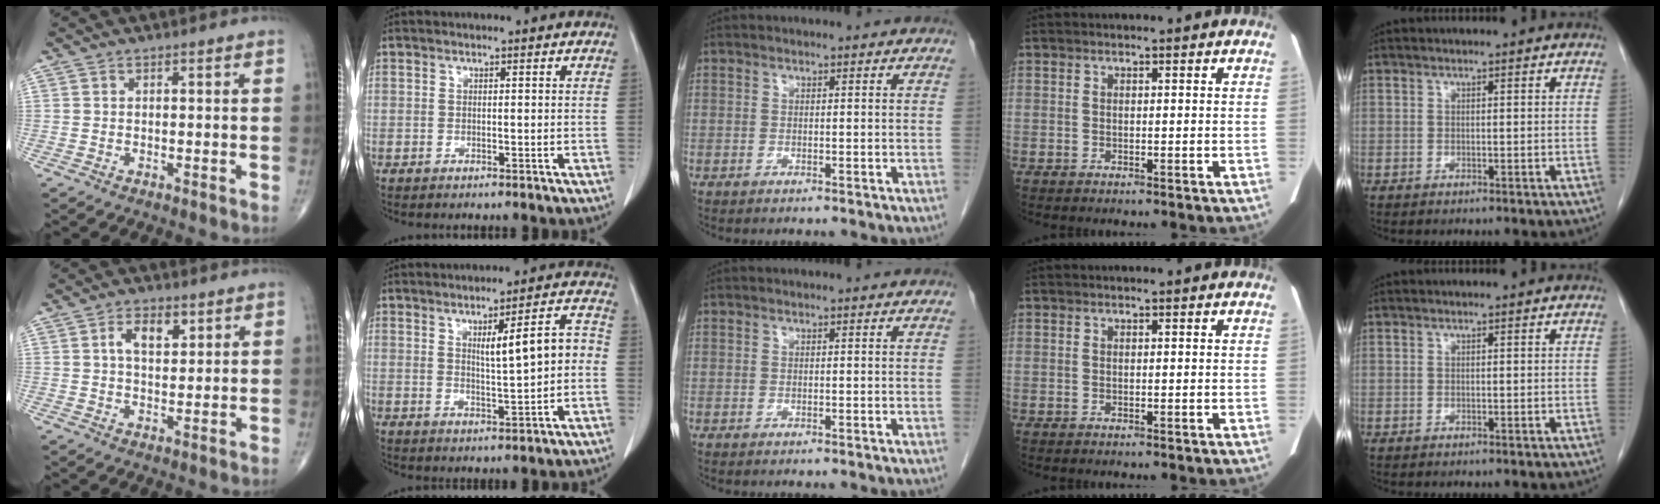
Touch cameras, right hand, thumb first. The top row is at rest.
{"thumb": {"total": 5.7, "force": [2.2, 3.1, 4.3], "torque": [-0.059, -0.006, 0.035]}, "index": {"total": 7.5, "force": [0.4, 1.2, 7.4], "torque": [-0.109, 0.018, 0.012]}}